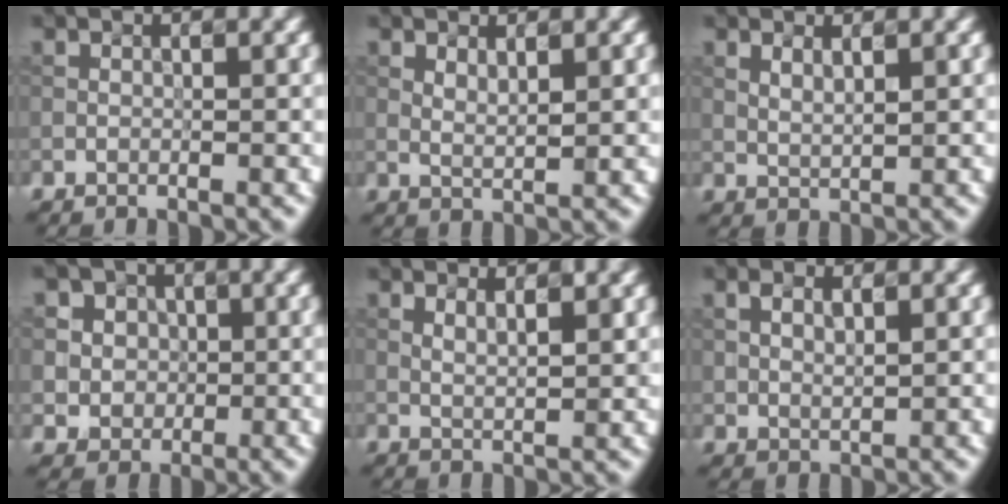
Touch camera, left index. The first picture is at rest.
{"total": 1.1, "force": [0.8, 0.1, 0.7], "torque": [-0.019, 0.000, 0.023]}
{"total": 1.0, "force": [0.9, 0.1, 0.4], "torque": [-0.014, 0.003, 0.023]}
{"total": 6.3, "force": [2.8, 5.3, 1.7], "torque": [-0.034, 0.026, 0.035]}
{"total": 1.8, "force": [1.2, 0.4, 1.4], "torque": [-0.022, 0.002, 0.027]}
{"total": 1.3, "force": [0.8, 0.7, 0.8], "torque": [-0.030, 0.004, 0.027]}